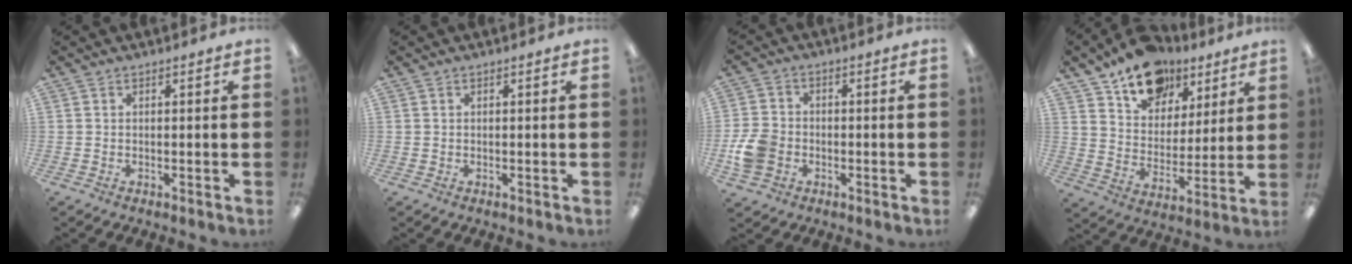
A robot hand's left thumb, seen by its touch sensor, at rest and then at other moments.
{"total": 0.5, "force": [0.2, 0.5, 0.1], "torque": [-0.002, 0.005, 0.002]}
{"total": 8.1, "force": [-2.1, 6.6, 4.3], "torque": [-0.088, 0.015, -0.039]}
{"total": 14.5, "force": [10.5, 8.7, 4.7], "torque": [-0.075, -0.065, 0.194]}